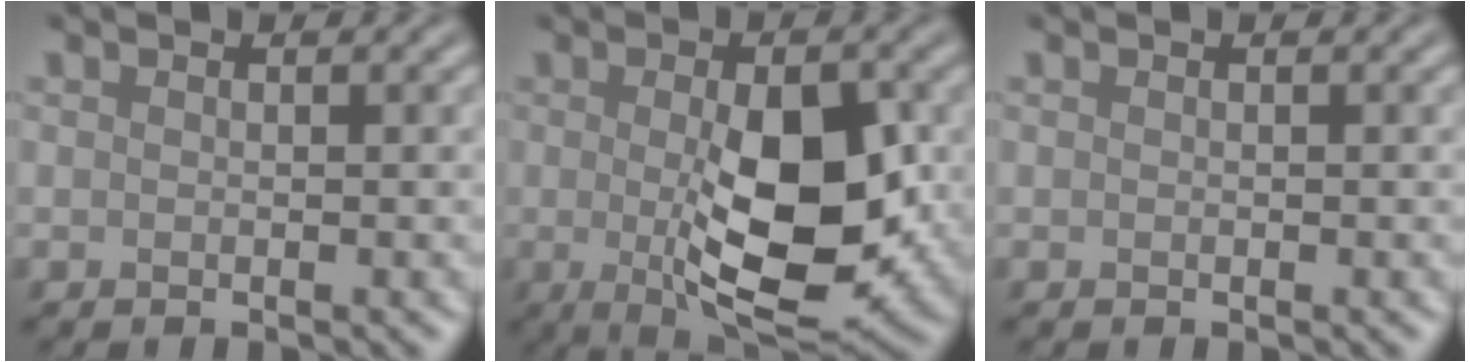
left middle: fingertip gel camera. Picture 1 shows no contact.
{"total": 9.6, "force": [-0.4, 4.0, 8.7], "torque": [-0.145, -0.015, 0.003]}
{"total": 0.0}